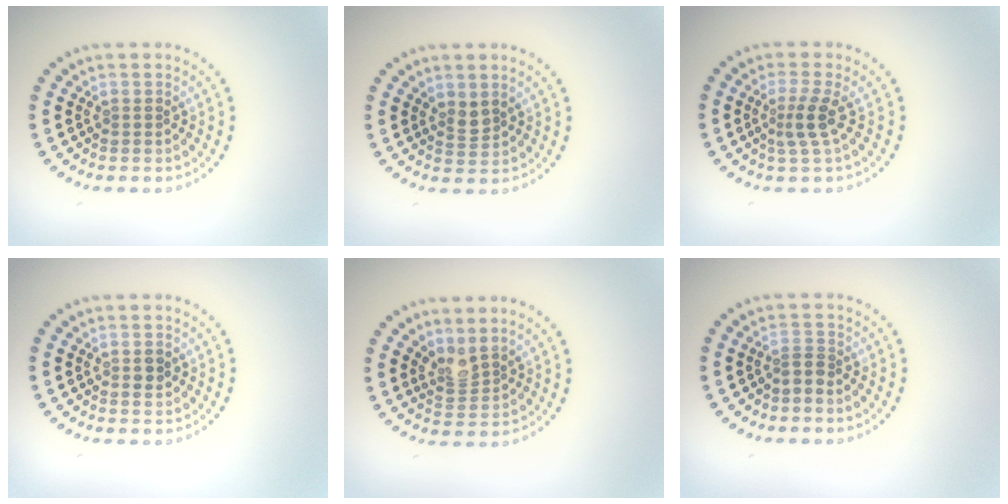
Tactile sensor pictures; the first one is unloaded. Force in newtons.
{"total": 1.5, "press": 1.2, "slide": 0.9}
{"total": 2.3, "press": 1.7, "slide": 1.6}
{"total": 1.0, "press": 1.0, "slide": 0.0}
{"total": 2.1, "press": 1.5, "slide": 1.4}
{"total": 1.2, "press": 0.8, "slide": 0.9}